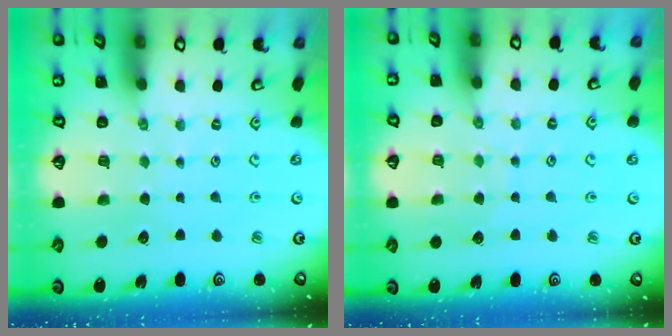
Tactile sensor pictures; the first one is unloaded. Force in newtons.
{"total": 5.7, "press": 5.7, "slide": 0.5}